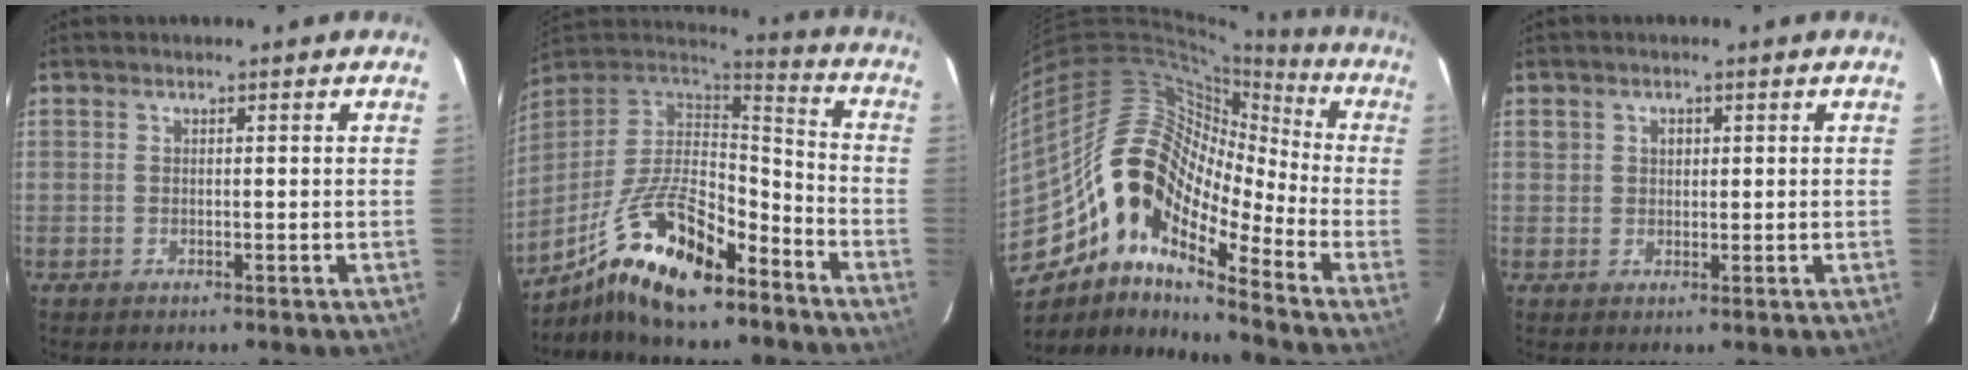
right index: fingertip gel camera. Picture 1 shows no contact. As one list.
[{"total": 18.7, "force": [-12.0, 6.6, 12.8], "torque": [-0.259, -0.012, -0.216]}, {"total": 16.7, "force": [-9.3, 7.3, 11.8], "torque": [-0.191, -0.001, -0.192]}, {"total": 1.9, "force": [0.5, 1.8, 0.6], "torque": [-0.007, 0.006, 0.010]}]